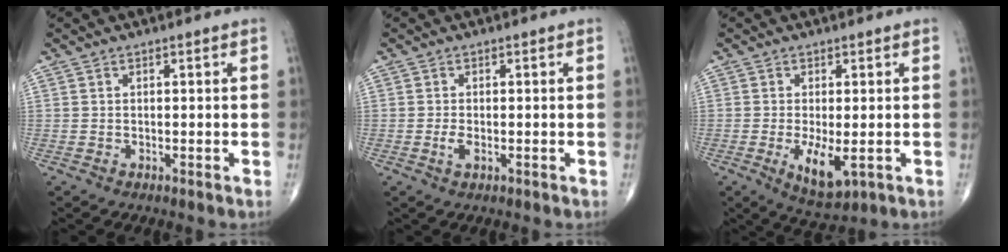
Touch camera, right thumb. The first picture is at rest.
{"total": 1.8, "force": [-0.4, 0.8, 1.6], "torque": [-0.035, -0.003, -0.009]}
{"total": 6.4, "force": [-1.4, 2.5, 5.7], "torque": [-0.098, -0.018, -0.013]}